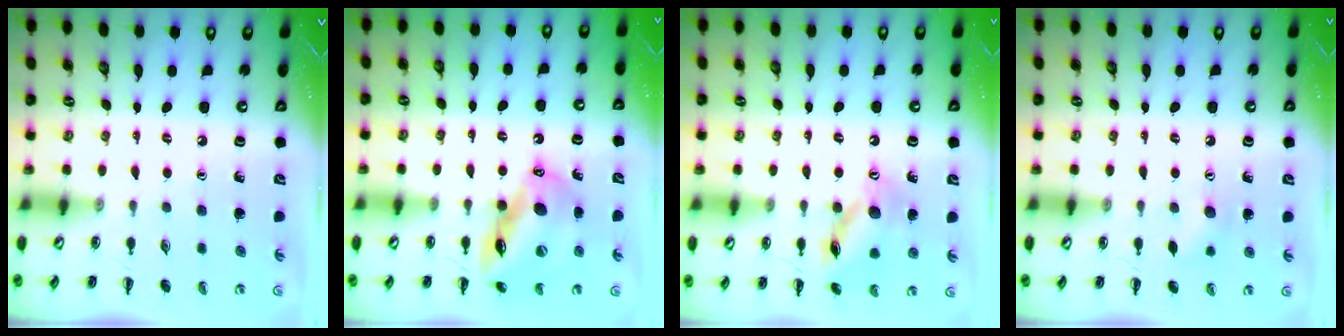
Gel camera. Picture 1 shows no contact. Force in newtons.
{"total": 15.5, "press": 14.9, "slide": 4.2}
{"total": 13.7, "press": 13.7, "slide": 0.9}
{"total": 6.8, "press": 6.7, "slide": 1.3}